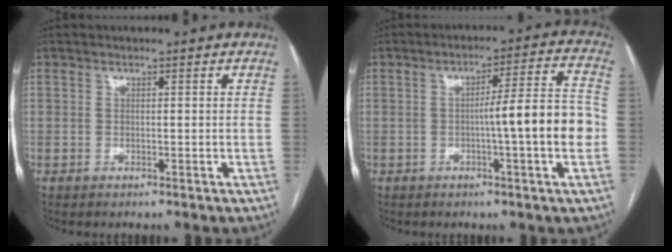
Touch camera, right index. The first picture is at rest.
{"total": 9.8, "force": [-1.5, 0.1, 9.7], "torque": [-0.134, 0.017, -0.027]}